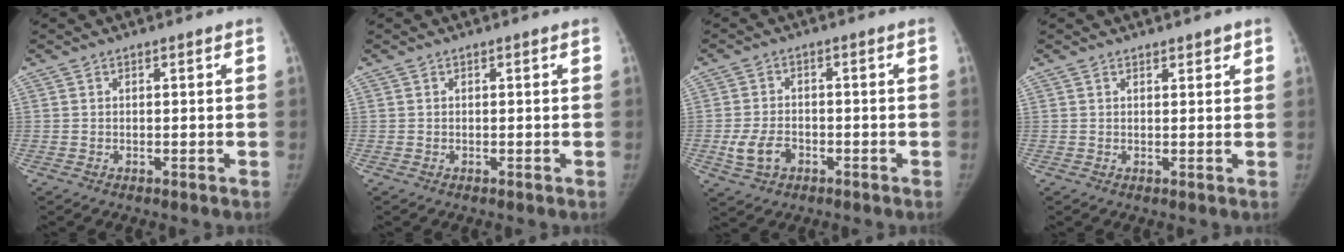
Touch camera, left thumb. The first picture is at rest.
{"total": 0.0}
{"total": 5.9, "force": [-2.2, 4.1, 3.7], "torque": [-0.071, 0.012, -0.036]}
{"total": 1.5, "force": [1.2, 0.8, 0.6], "torque": [0.004, -0.007, 0.012]}